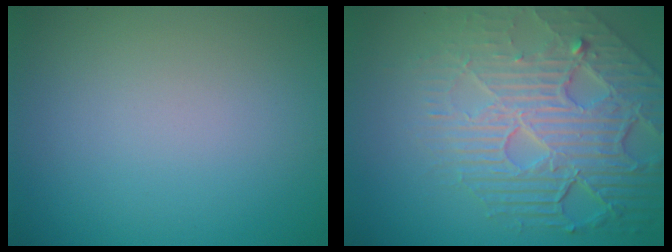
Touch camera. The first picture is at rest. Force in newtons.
{"total": 8.7, "press": 5.9, "slide": 6.4}